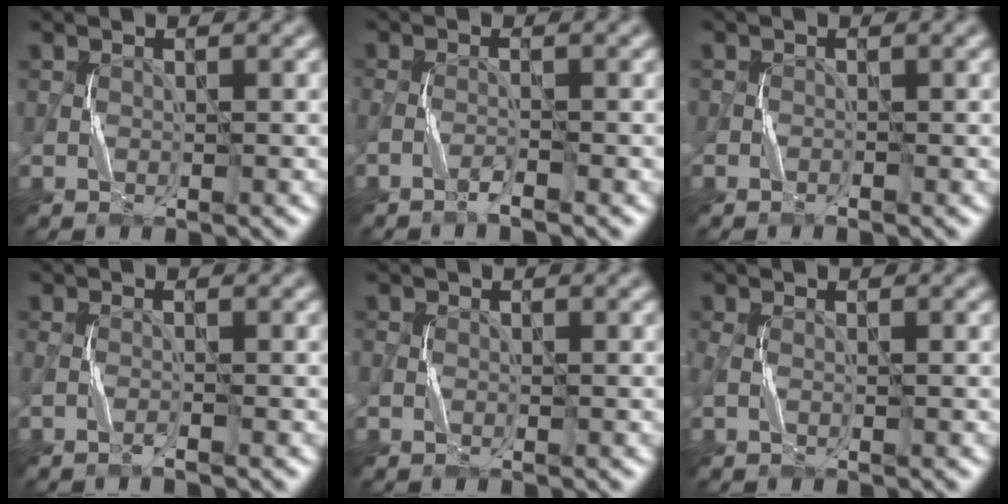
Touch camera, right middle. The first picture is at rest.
{"total": 1.4, "force": [-1.0, 0.1, 0.9], "torque": [-0.020, 0.002, -0.025]}
{"total": 0.5, "force": [-0.4, 0.1, 0.3], "torque": [-0.005, 0.003, -0.007]}
{"total": 1.1, "force": [-0.7, 0.2, 0.9], "torque": [-0.022, 0.002, -0.016]}
{"total": 0.9, "force": [-0.4, 0.8, 0.2], "torque": [-0.003, -0.001, -0.010]}
{"total": 1.0, "force": [0.0, 0.6, 0.8], "torque": [-0.023, 0.002, -0.003]}